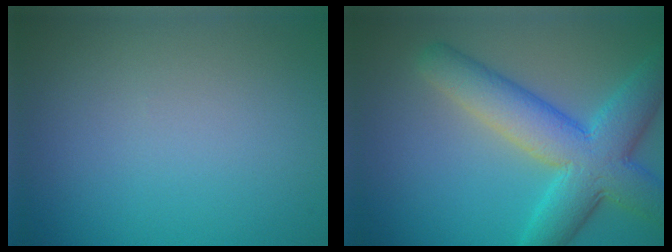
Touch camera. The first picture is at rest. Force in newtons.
{"total": 8.5, "press": 8.5, "slide": 0.2}